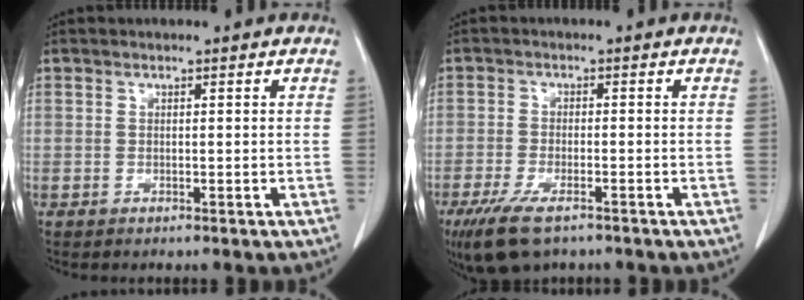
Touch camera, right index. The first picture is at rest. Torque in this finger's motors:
{"motor_torque": [0.96, -0.62, 0.38, 0.10]}